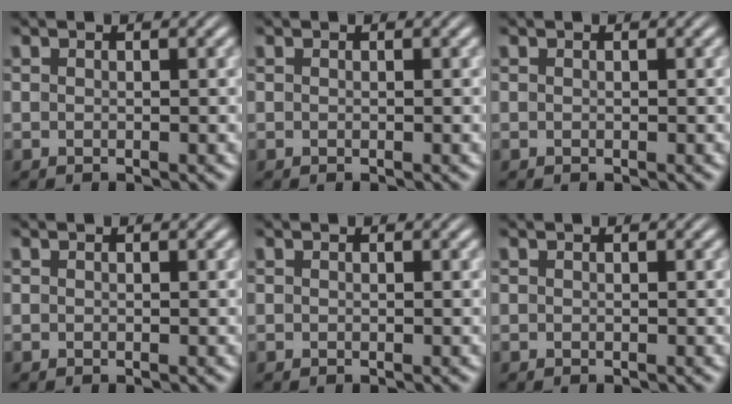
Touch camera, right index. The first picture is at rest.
{"total": 0.0}
{"total": 0.0}
{"total": 0.0}
{"total": 0.0}
{"total": 0.0}